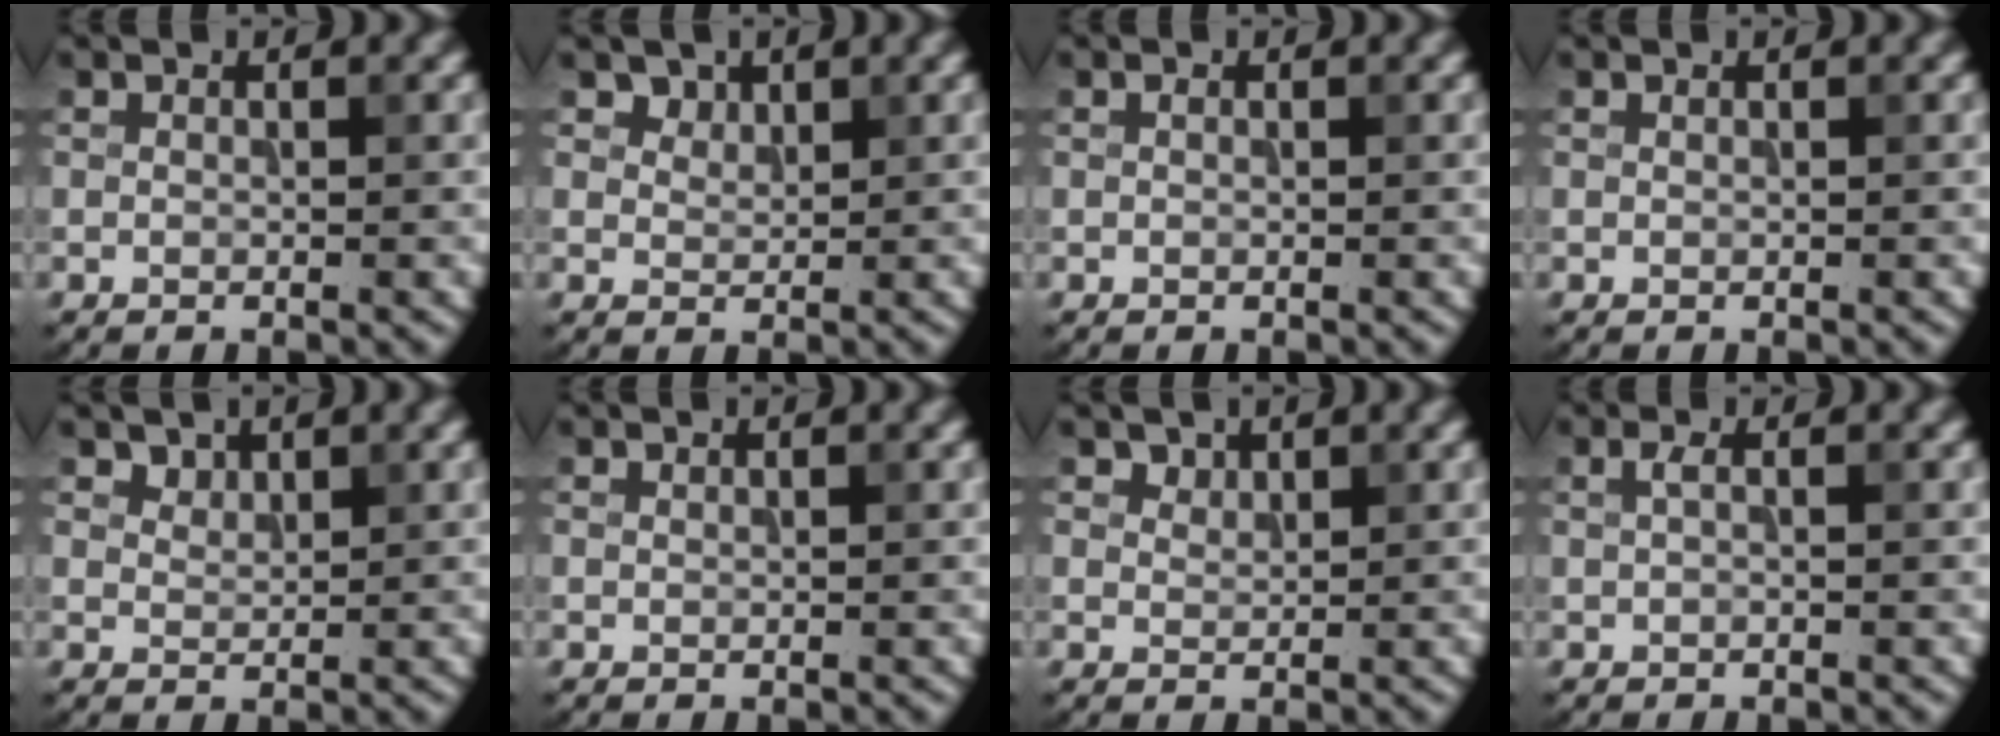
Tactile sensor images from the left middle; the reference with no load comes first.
{"total": 2.0, "force": [1.5, 1.2, 0.5], "torque": [-0.019, -0.016, 0.032]}
{"total": 0.0}
{"total": 0.0}
{"total": 1.5, "force": [1.3, 0.8, 0.2], "torque": [-0.012, -0.014, 0.031]}
{"total": 0.0}
{"total": 1.4, "force": [1.1, 0.8, 0.2], "torque": [-0.009, -0.009, 0.024]}
{"total": 0.8, "force": [0.1, 0.2, 0.7], "torque": [-0.017, 0.003, 0.003]}